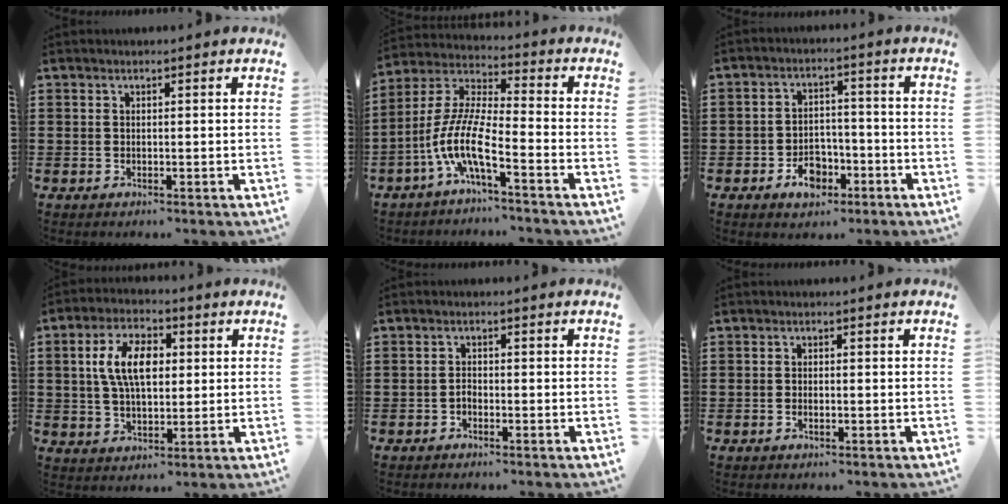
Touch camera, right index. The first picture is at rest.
{"total": 9.1, "force": [-5.3, 1.6, 7.2], "torque": [-0.187, -0.024, -0.113]}
{"total": 5.2, "force": [-3.0, 3.4, 2.6], "torque": [-0.035, 0.009, -0.055]}
{"total": 8.6, "force": [1.5, 4.6, 7.1], "torque": [-0.154, 0.014, 0.023]}
{"total": 1.3, "force": [-0.7, 0.7, 0.8], "torque": [-0.018, -0.001, -0.014]}
{"total": 0.9, "force": [-0.4, 0.5, 0.7], "torque": [-0.014, -0.002, -0.006]}